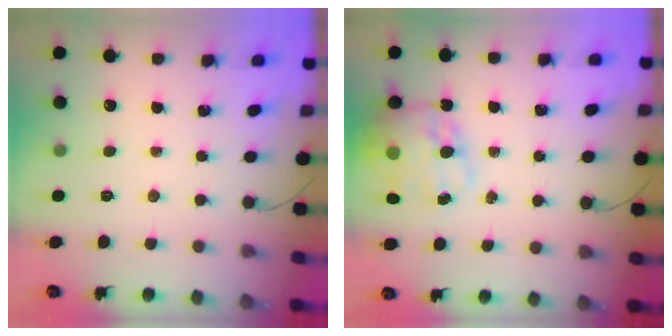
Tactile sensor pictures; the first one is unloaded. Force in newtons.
{"total": 17.9, "press": 17.3, "slide": 4.5}